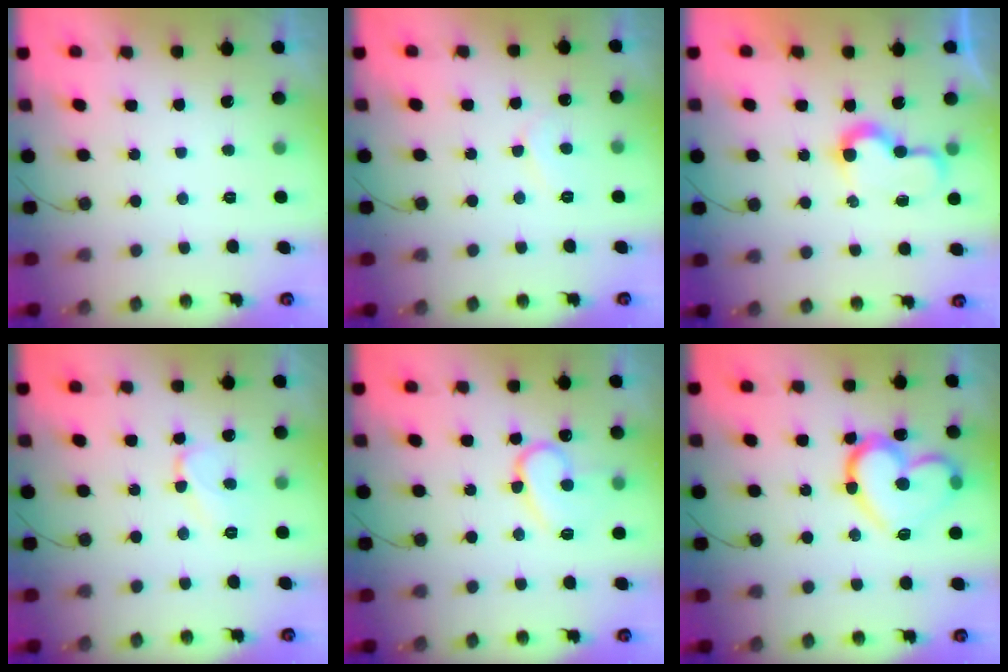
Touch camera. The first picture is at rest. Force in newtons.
{"total": 5.8, "press": 5.8, "slide": 0.4}
{"total": 7.6, "press": 7.6, "slide": 0.5}
{"total": 6.7, "press": 6.6, "slide": 0.7}
{"total": 12.4, "press": 12.3, "slide": 1.5}
{"total": 18.4, "press": 18.4, "slide": 1.0}